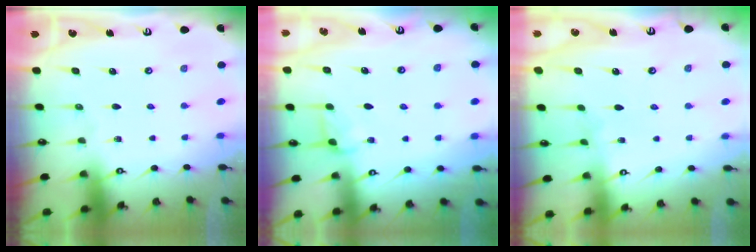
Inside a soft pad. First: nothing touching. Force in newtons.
{"total": 0.9, "press": 0.8, "slide": 0.4}
{"total": 5.2, "press": 5.2, "slide": 0.2}